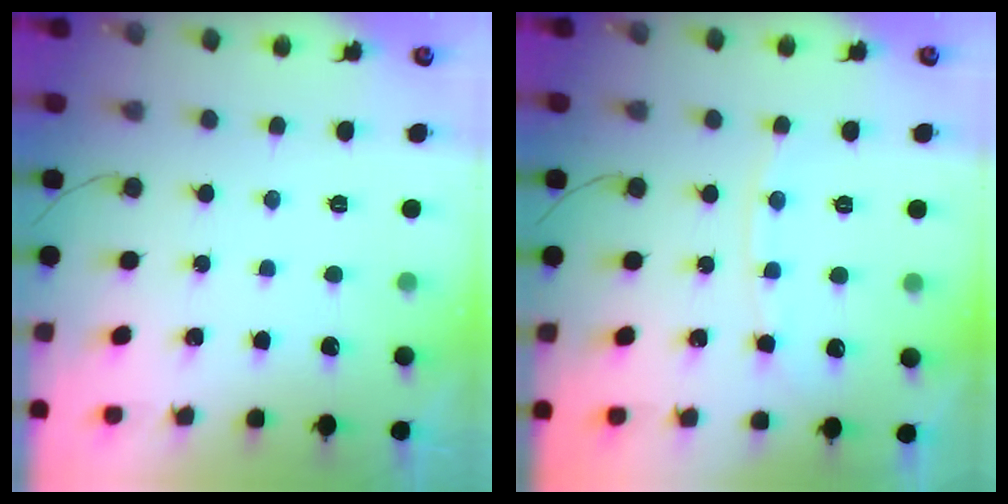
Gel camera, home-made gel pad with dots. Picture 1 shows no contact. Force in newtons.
{"total": 6.2, "press": 6.2, "slide": 0.7}